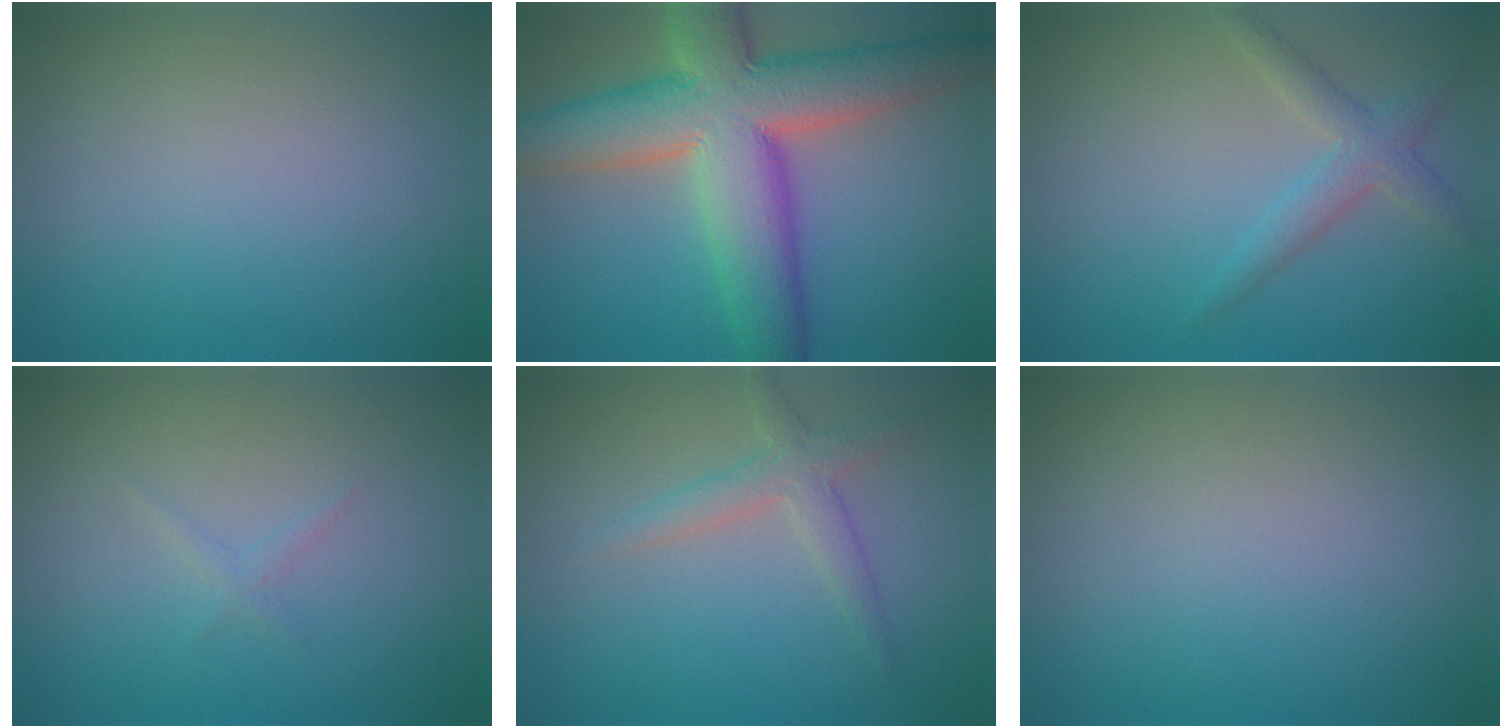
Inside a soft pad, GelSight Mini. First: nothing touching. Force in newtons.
{"total": 12.0, "press": 12.0, "slide": 1.0}
{"total": 2.6, "press": 2.6, "slide": 0.0}
{"total": 0.7, "press": 0.7, "slide": 0.0}
{"total": 2.4, "press": 2.4, "slide": 0.1}
{"total": 0.0}